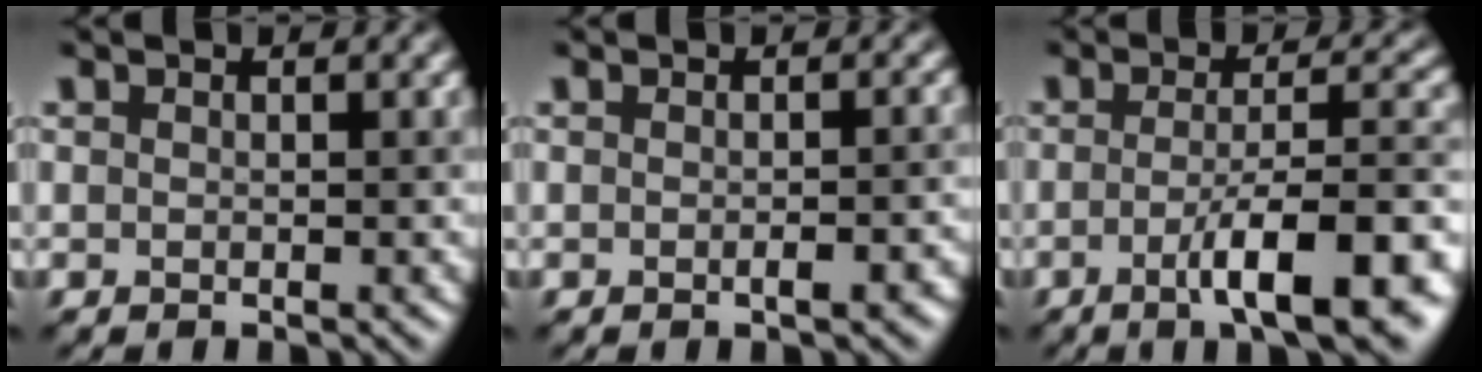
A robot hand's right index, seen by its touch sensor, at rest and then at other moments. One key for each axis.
{"total": 1.7, "fx": -0.6, "fy": 0.4, "fz": 1.5, "tx": -0.020, "ty": -0.001, "tz": -0.007}
{"total": 9.9, "fx": -3.4, "fy": 2.5, "fz": 9.0, "tx": -0.121, "ty": -0.003, "tz": -0.048}